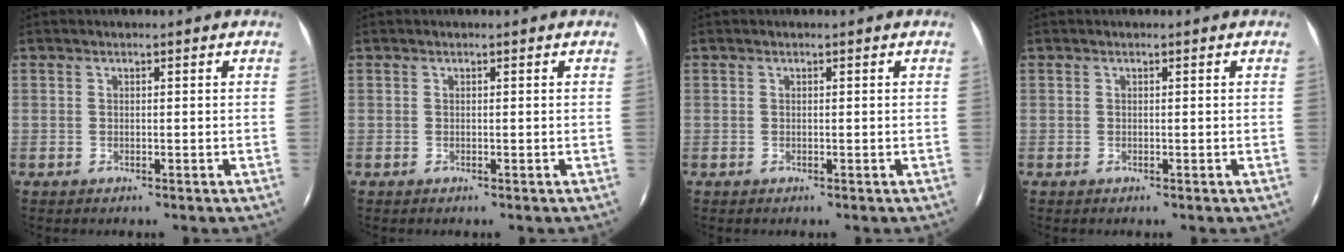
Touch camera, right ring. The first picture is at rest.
{"total": 0.0}
{"total": 0.0}
{"total": 0.0}